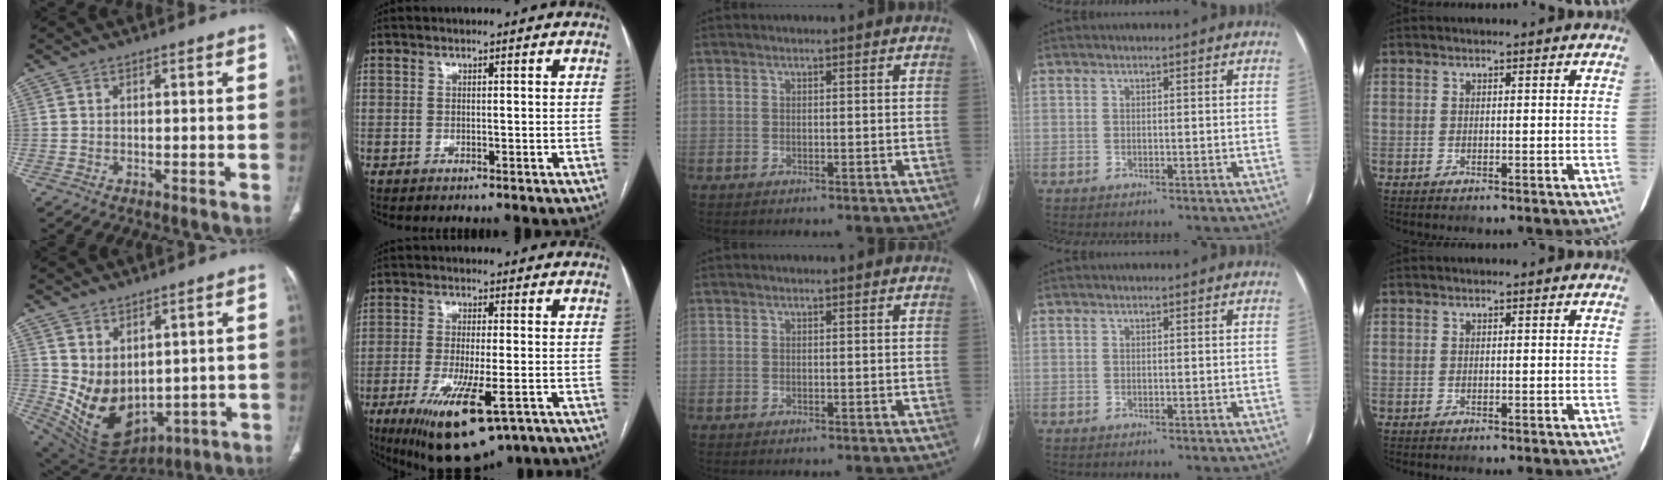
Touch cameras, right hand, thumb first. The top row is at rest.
{"thumb": {"total": 12.4, "force": [1.9, 8.4, 8.9], "torque": [-0.134, -0.031, 0.076]}, "index": {"total": 14.2, "force": [-7.6, 3.5, 11.4], "torque": [-0.188, -0.034, -0.114]}}